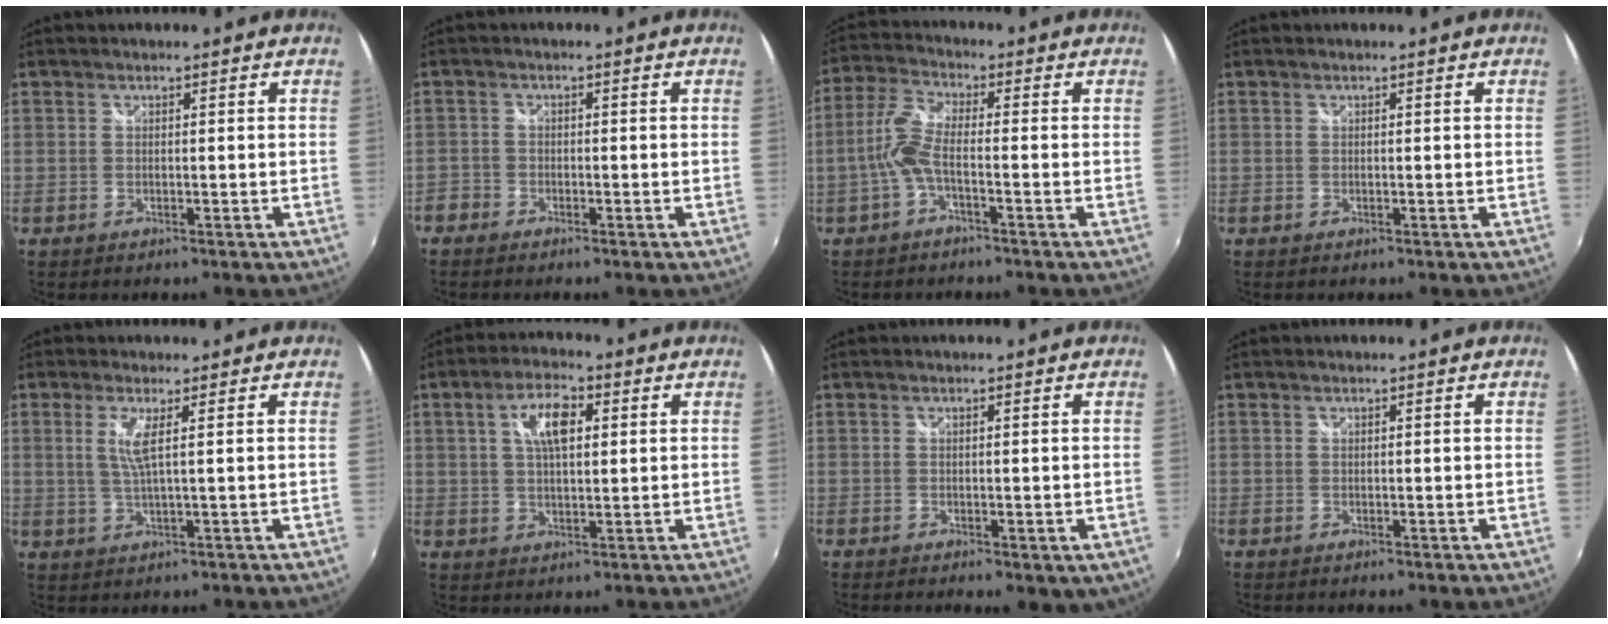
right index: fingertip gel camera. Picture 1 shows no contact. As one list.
[{"total": 3.2, "force": [-2.4, 2.0, 0.6], "torque": [-0.025, -0.003, -0.051]}, {"total": 5.9, "force": [-2.0, 1.1, 5.4], "torque": [-0.129, 0.009, -0.042]}, {"total": 0.0}, {"total": 4.3, "force": [1.4, 2.0, 3.5], "torque": [-0.062, 0.001, 0.026]}, {"total": 7.4, "force": [2.2, 3.2, 6.3], "torque": [-0.112, 0.013, 0.039]}, {"total": 4.1, "force": [-1.6, 1.8, 3.3], "torque": [-0.051, -0.021, -0.016]}, {"total": 0.0}]